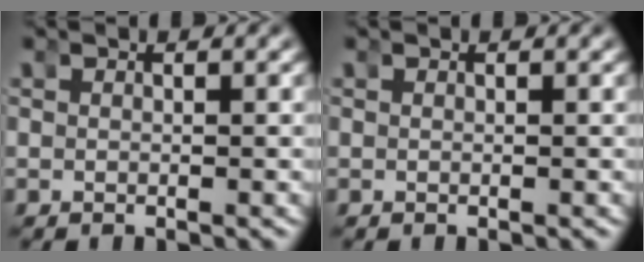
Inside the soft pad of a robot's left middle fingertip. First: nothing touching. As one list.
[{"total": 0.0}]